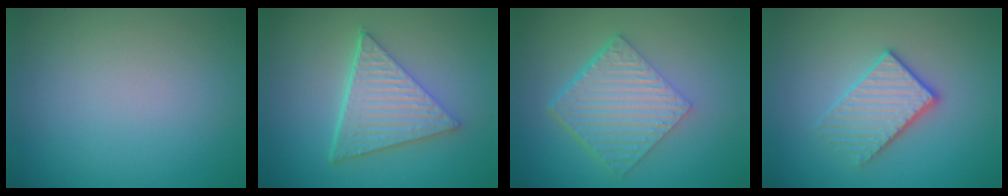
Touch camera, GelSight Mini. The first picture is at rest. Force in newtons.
{"total": 6.4, "press": 4.6, "slide": 4.3}
{"total": 6.3, "press": 4.3, "slide": 4.6}
{"total": 3.2, "press": 3.0, "slide": 1.1}